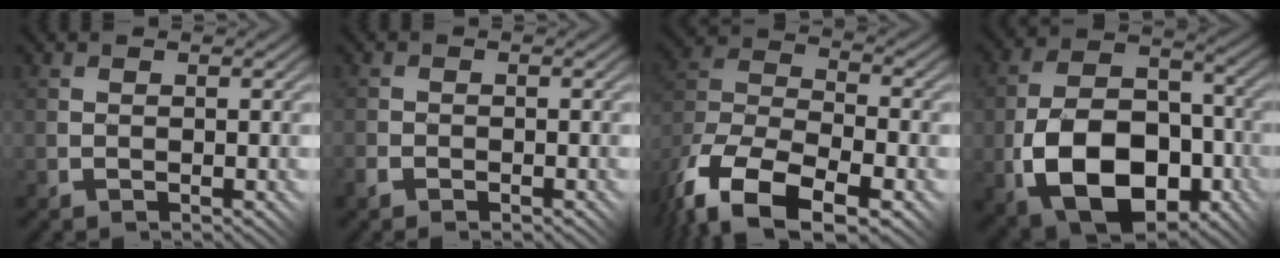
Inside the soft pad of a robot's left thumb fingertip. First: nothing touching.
{"total": 1.9, "force": [-1.5, 1.0, 0.8], "torque": [-0.020, -0.002, -0.037]}
{"total": 14.9, "force": [-9.5, 7.3, 8.9], "torque": [-0.218, -0.033, -0.156]}
{"total": 14.4, "force": [-5.1, 9.1, 9.9], "torque": [-0.177, -0.023, -0.093]}